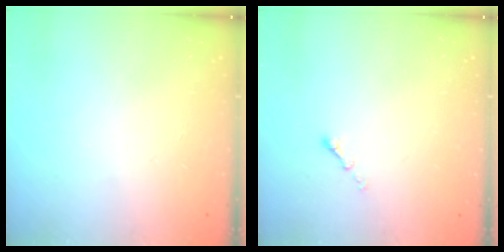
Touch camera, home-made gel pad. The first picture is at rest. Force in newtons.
{"total": 1.1, "press": 1.0, "slide": 0.5}